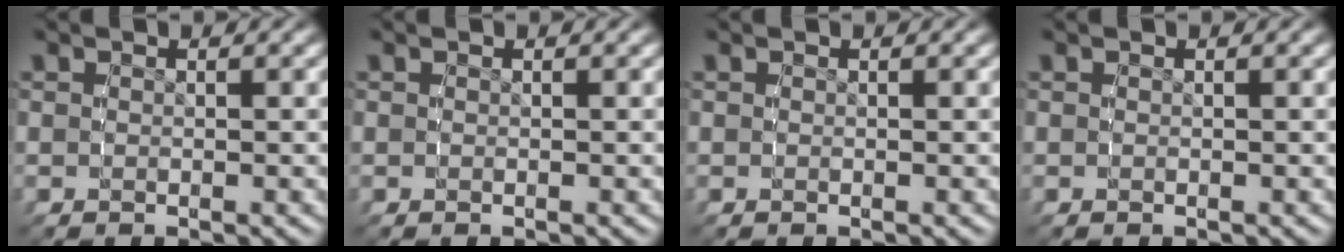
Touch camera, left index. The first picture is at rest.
{"total": 0.0}
{"total": 0.0}
{"total": 0.0}